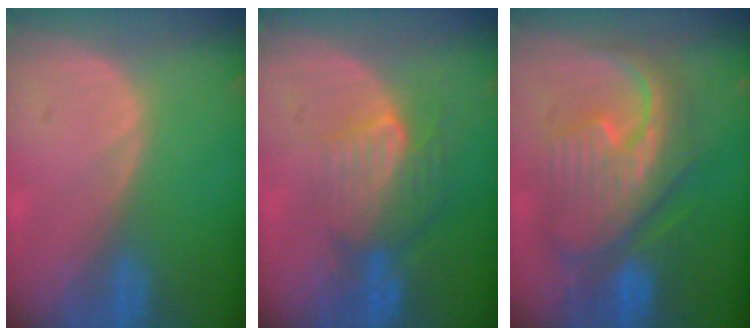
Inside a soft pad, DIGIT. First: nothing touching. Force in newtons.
{"total": 7.9, "press": 7.3, "slide": 3.1}
{"total": 11.4, "press": 11.3, "slide": 1.1}